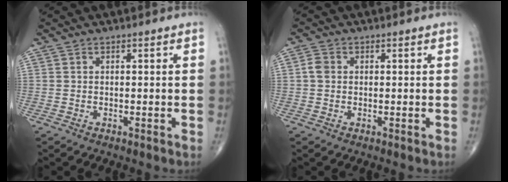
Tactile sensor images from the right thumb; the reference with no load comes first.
{"total": 2.2, "force": [0.2, 1.9, 1.2], "torque": [-0.021, 0.006, 0.000]}